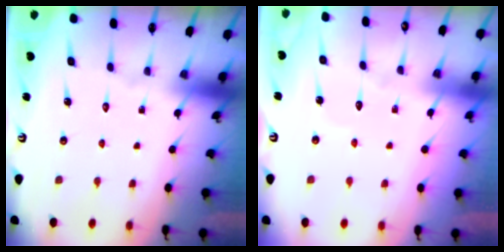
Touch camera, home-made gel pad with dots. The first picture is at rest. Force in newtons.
{"total": 2.6, "press": 2.6, "slide": 0.3}